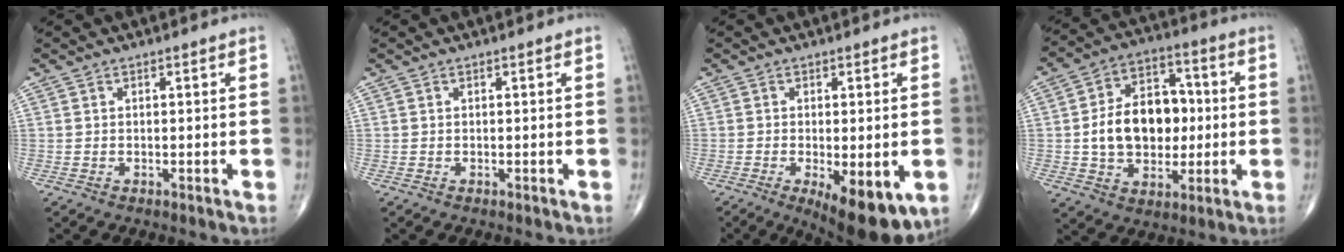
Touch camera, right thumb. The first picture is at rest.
{"total": 0.0}
{"total": 12.1, "force": [-4.5, 4.6, 10.3], "torque": [-0.140, -0.018, -0.057]}
{"total": 15.8, "force": [-0.1, 11.2, 11.1], "torque": [-0.146, 0.025, 0.003]}